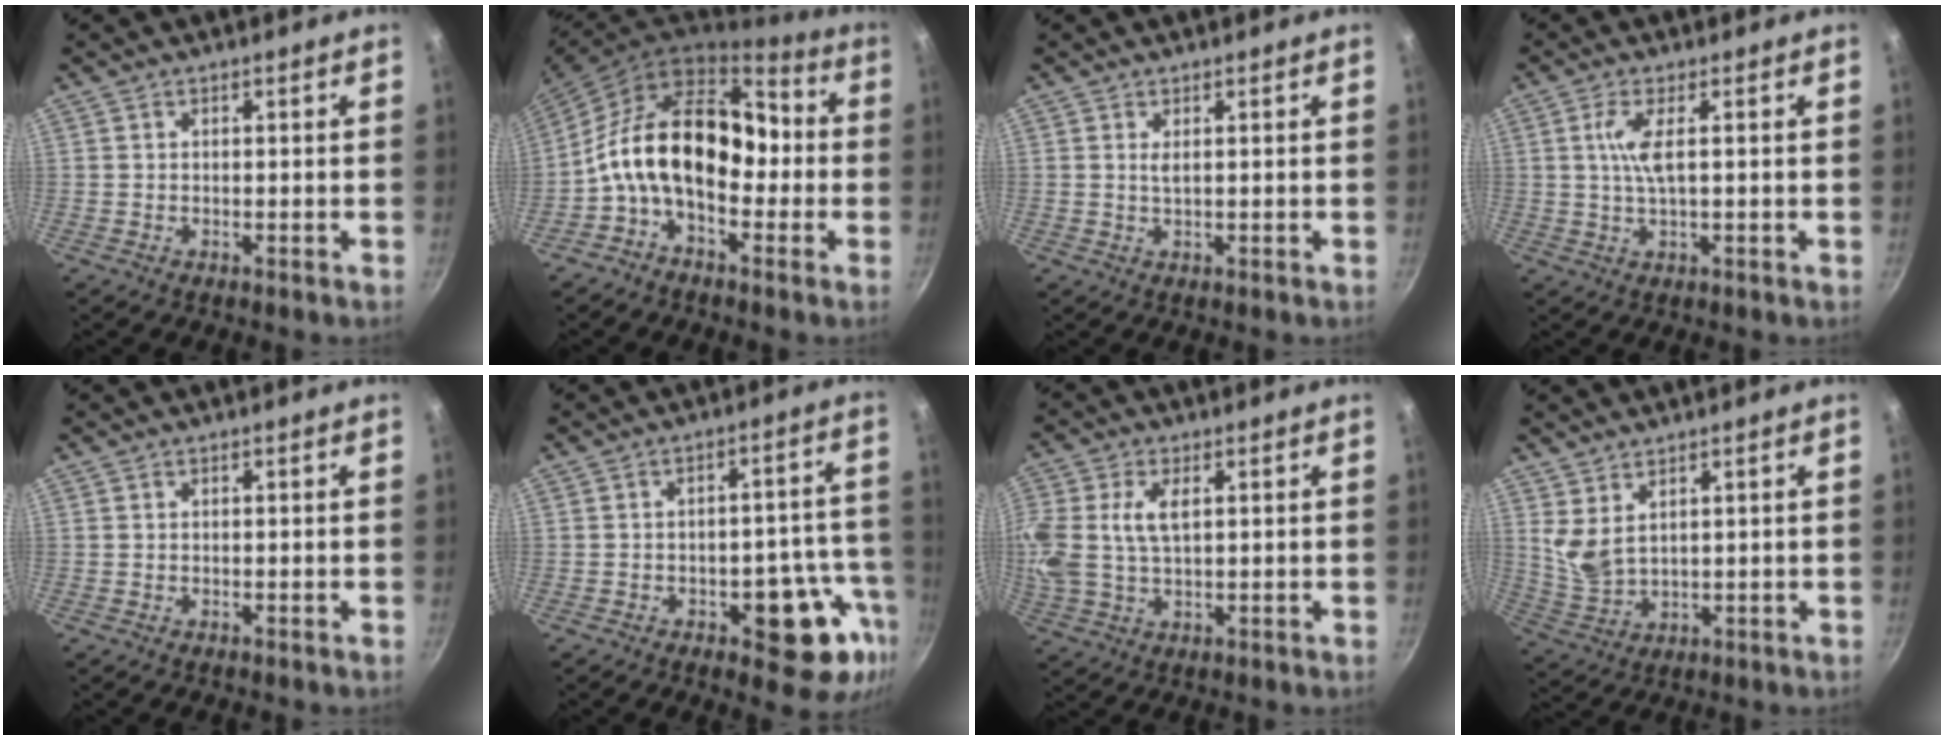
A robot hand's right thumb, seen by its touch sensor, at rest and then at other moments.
{"total": 17.1, "force": [-2.4, 10.9, 13.0], "torque": [-0.183, 0.055, -0.067]}
{"total": 1.1, "force": [0.4, 0.2, 1.0], "torque": [-0.023, -0.002, 0.010]}
{"total": 4.7, "force": [0.7, 0.9, 4.5], "torque": [-0.104, -0.001, 0.017]}
{"total": 0.0}
{"total": 13.6, "force": [-5.4, 6.7, 10.5], "torque": [-0.068, 0.037, -0.065]}
{"total": 11.3, "force": [2.5, 6.6, 8.8], "torque": [-0.189, 0.007, 0.048]}
{"total": 5.2, "force": [3.1, 2.6, 3.3], "torque": [-0.061, -0.030, 0.075]}